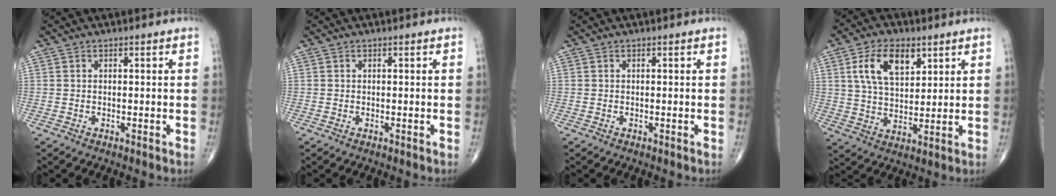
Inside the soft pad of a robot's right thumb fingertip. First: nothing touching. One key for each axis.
{"total": 0.0}
{"total": 0.0}
{"total": 10.9, "fx": 4.6, "fy": 6.1, "fz": 7.7, "tx": -0.124, "ty": -0.015, "tz": 0.088}